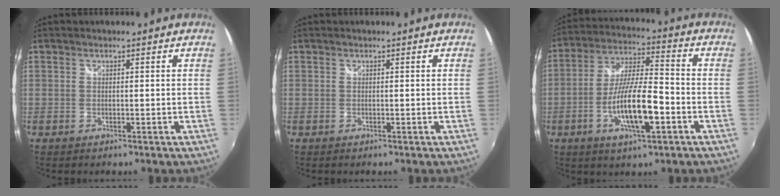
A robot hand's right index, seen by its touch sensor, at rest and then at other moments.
{"total": 0.0}
{"total": 13.4, "force": [-4.8, 3.0, 12.1], "torque": [-0.239, -0.006, -0.086]}